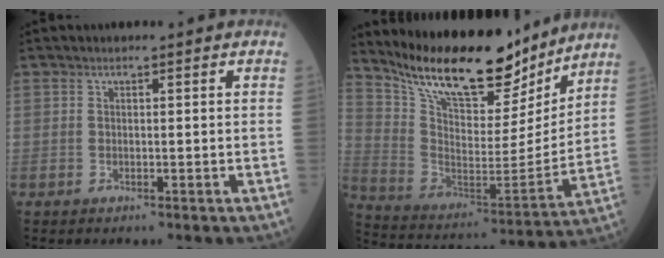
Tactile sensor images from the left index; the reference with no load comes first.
{"total": 20.7, "force": [17.7, 5.6, 9.2], "torque": [-0.161, -0.019, 0.297]}